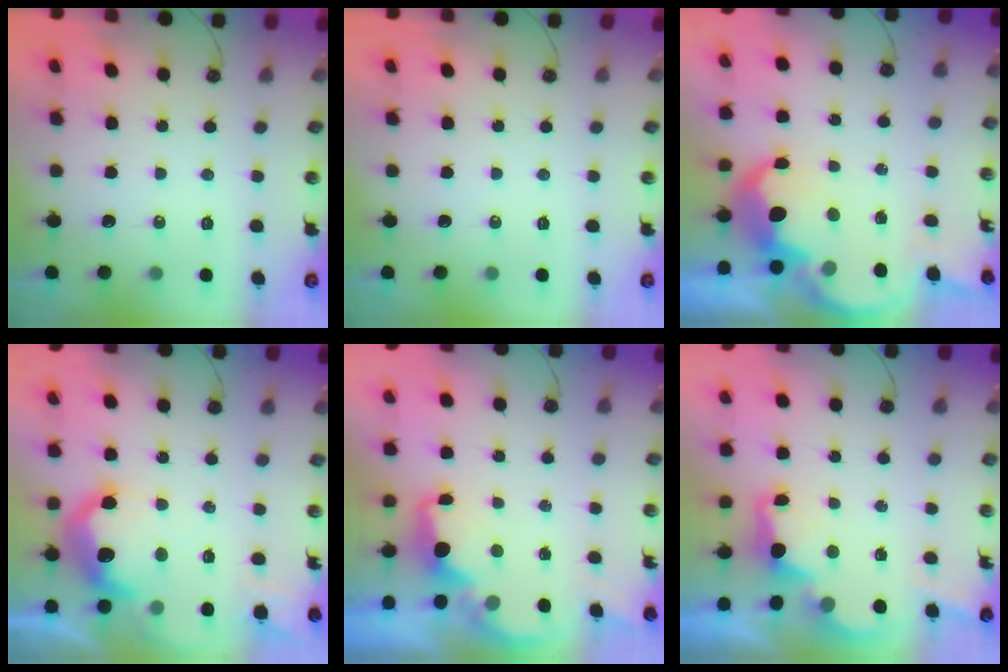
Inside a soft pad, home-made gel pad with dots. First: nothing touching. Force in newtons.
{"total": 0.0}
{"total": 10.5, "press": 10.5, "slide": 0.5}
{"total": 14.9, "press": 14.9, "slide": 1.1}
{"total": 2.0, "press": 1.9, "slide": 0.7}
{"total": 2.7, "press": 2.6, "slide": 0.8}